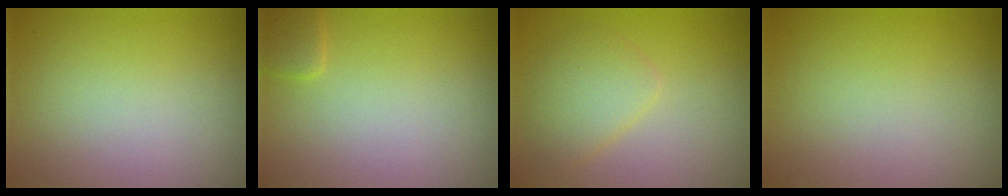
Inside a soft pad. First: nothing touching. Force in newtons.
{"total": 1.3, "press": 1.3, "slide": 0.2}
{"total": 2.9, "press": 2.9, "slide": 0.0}
{"total": 0.0}